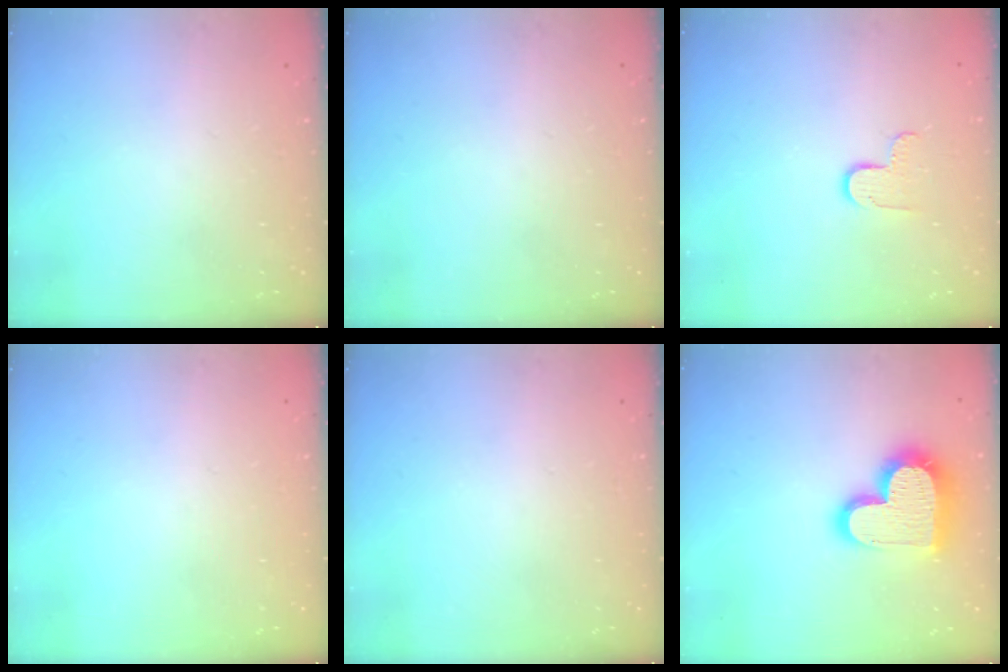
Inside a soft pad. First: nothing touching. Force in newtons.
{"total": 0.0}
{"total": 5.8, "press": 5.8, "slide": 0.8}
{"total": 0.0}
{"total": 0.0}
{"total": 18.8, "press": 18.8, "slide": 1.6}